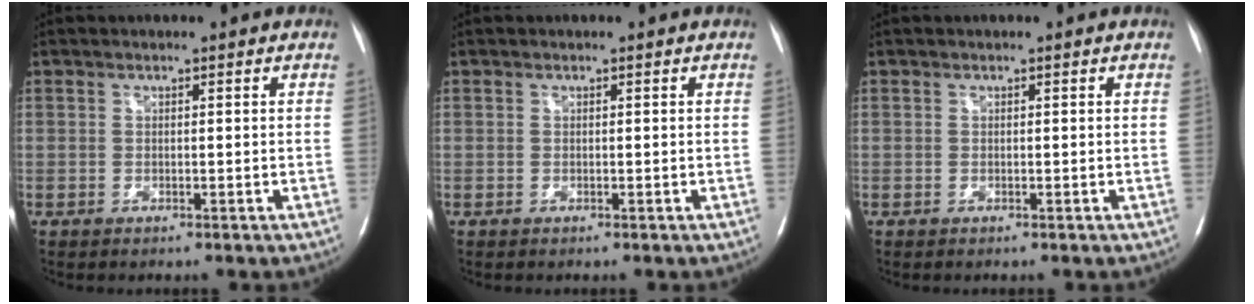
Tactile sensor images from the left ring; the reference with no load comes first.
{"total": 0.0}
{"total": 0.0}